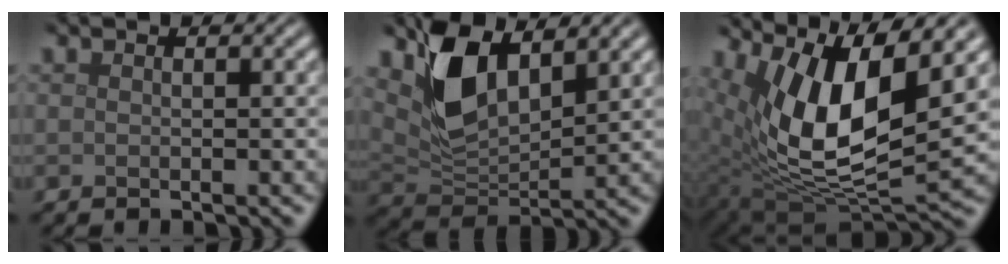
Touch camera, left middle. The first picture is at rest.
{"total": 6.5, "force": [3.4, 3.3, 4.5], "torque": [-0.095, -0.010, 0.066]}
{"total": 10.9, "force": [4.4, 4.2, 9.1], "torque": [-0.172, -0.008, 0.087]}